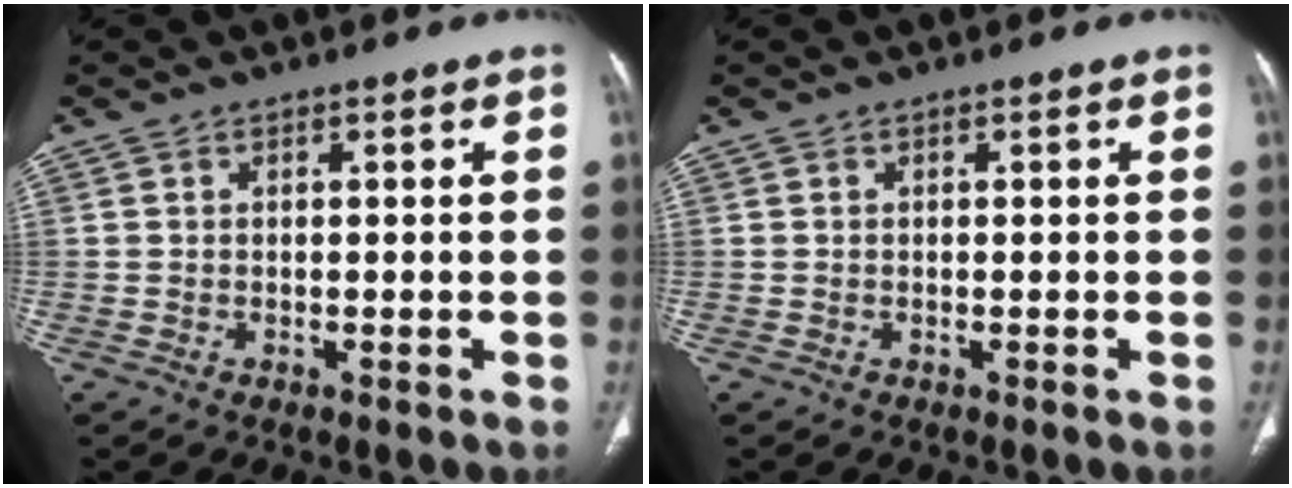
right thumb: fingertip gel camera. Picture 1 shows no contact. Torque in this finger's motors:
{"motor_torque": [0.01, 0.00, 0.12, 0.06, 0.03]}